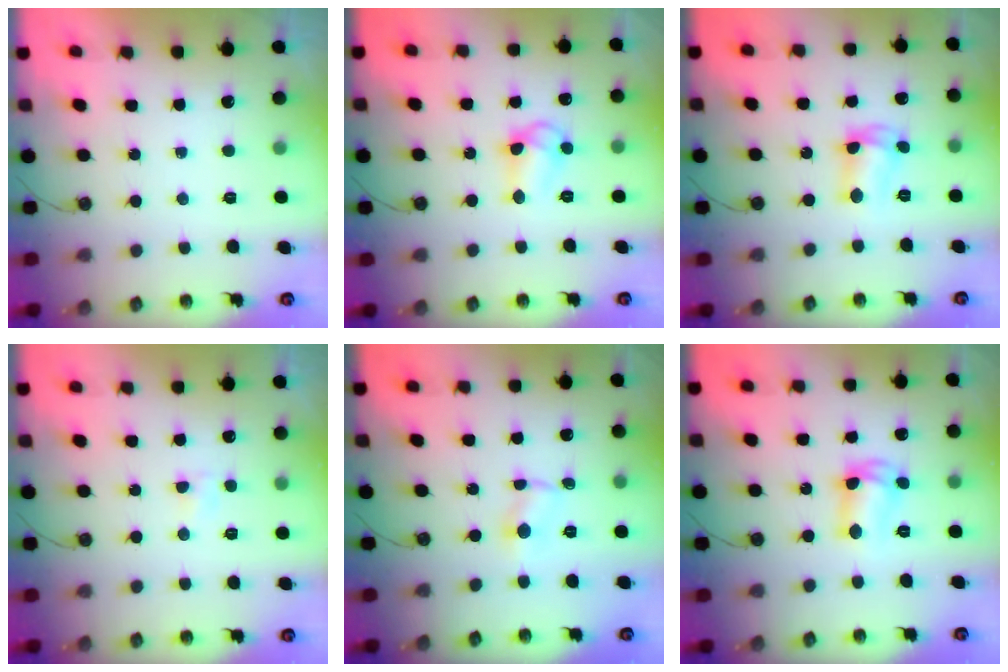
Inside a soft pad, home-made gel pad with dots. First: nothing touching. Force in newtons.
{"total": 8.8, "press": 8.8, "slide": 0.6}
{"total": 5.8, "press": 5.8, "slide": 0.1}
{"total": 2.5, "press": 2.5, "slide": 0.4}
{"total": 1.6, "press": 1.5, "slide": 0.2}
{"total": 8.9, "press": 8.2, "slide": 3.6}